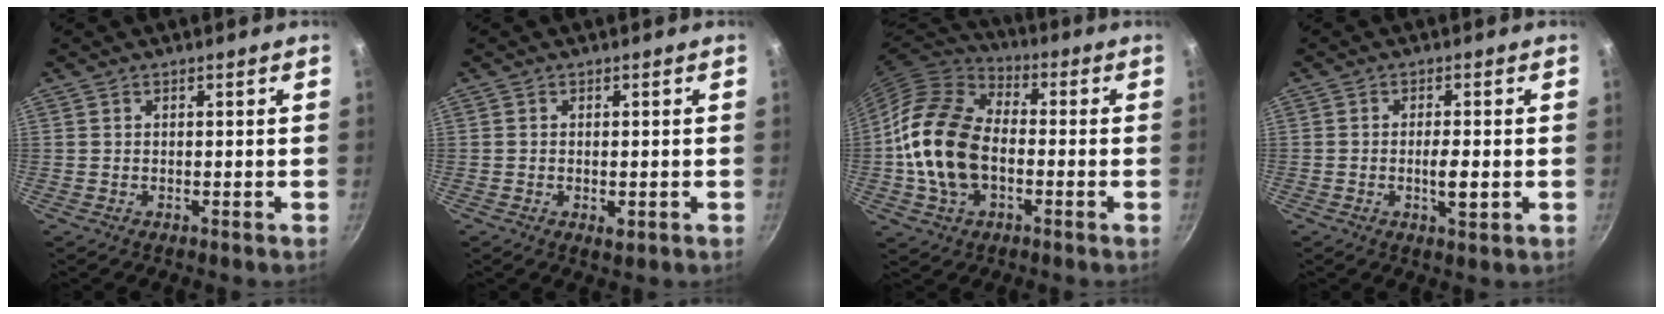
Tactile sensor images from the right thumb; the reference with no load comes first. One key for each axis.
{"total": 2.0, "fx": -0.5, "fy": 1.0, "fz": 1.6, "tx": -0.025, "ty": -0.005, "tz": -0.006}
{"total": 17.2, "fx": -2.2, "fy": 11.4, "fz": 12.6, "tx": -0.218, "ty": 0.028, "tz": -0.054}
{"total": 4.0, "fx": -0.8, "fy": 1.1, "fz": 3.8, "tx": -0.071, "ty": 0.002, "tz": -0.014}